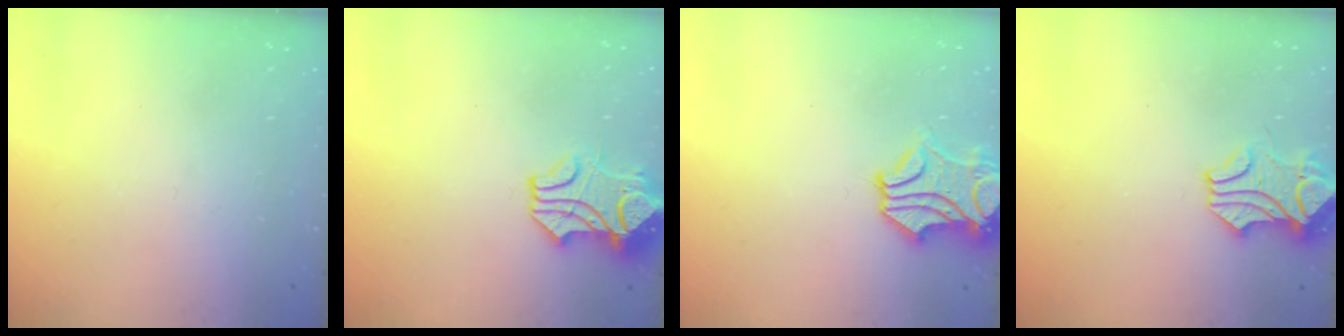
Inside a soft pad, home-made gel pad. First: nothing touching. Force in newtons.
{"total": 2.1, "press": 1.8, "slide": 1.1}
{"total": 2.4, "press": 2.1, "slide": 1.2}
{"total": 0.0}